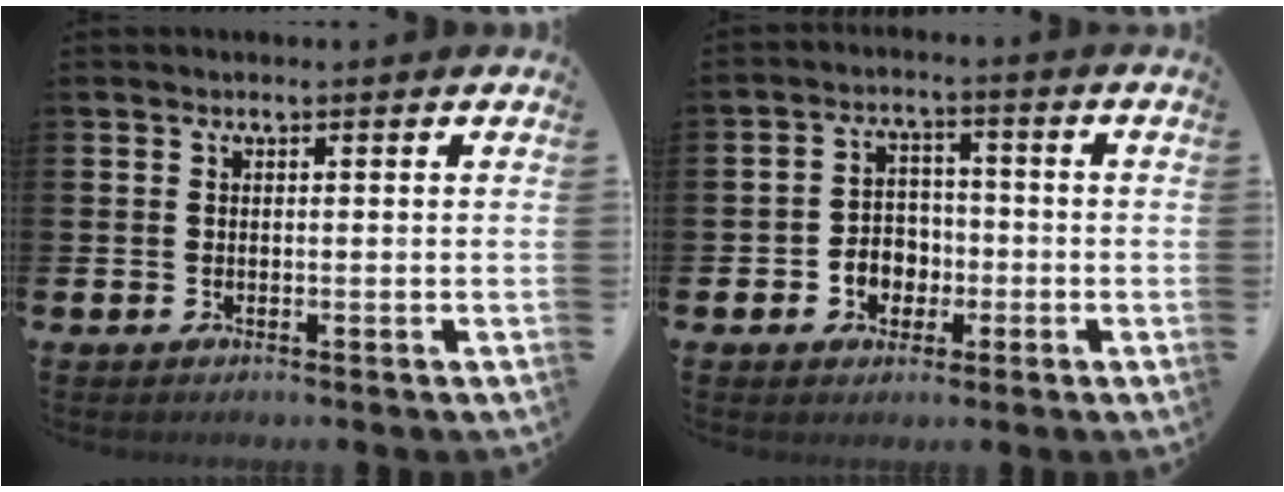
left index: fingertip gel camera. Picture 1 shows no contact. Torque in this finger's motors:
{"motor_torque": [0.80, 0.65, 0.14, 0.06]}